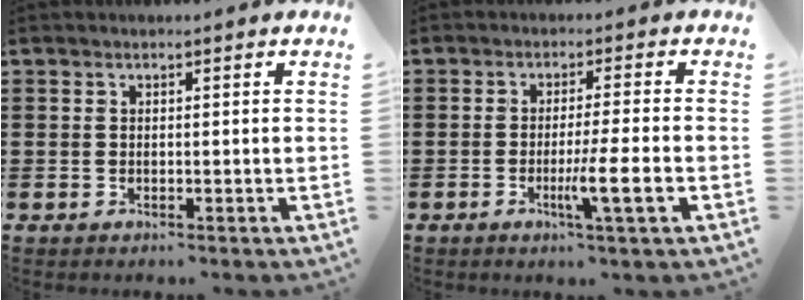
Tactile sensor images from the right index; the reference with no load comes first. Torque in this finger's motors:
{"motor_torque": [1.27, -0.29, 0.54, 0.15]}